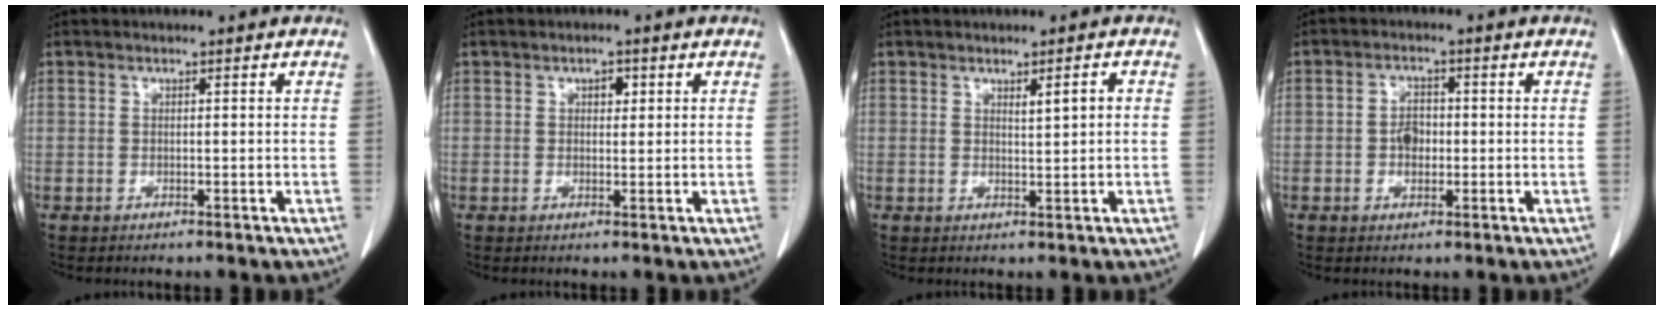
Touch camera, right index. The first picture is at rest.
{"total": 1.7, "force": [0.7, 0.9, 1.2], "torque": [-0.017, 0.000, 0.009]}
{"total": 2.2, "force": [0.6, 0.3, 2.1], "torque": [-0.037, 0.001, 0.013]}
{"total": 3.2, "force": [-0.3, 2.1, 2.3], "torque": [-0.038, 0.007, -0.004]}